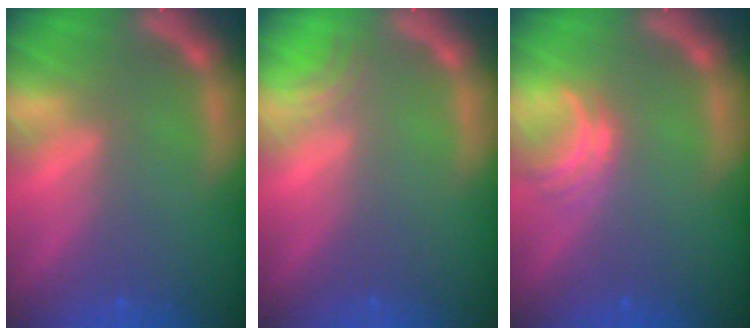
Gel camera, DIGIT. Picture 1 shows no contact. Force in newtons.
{"total": 1.5}
{"total": 2.5}